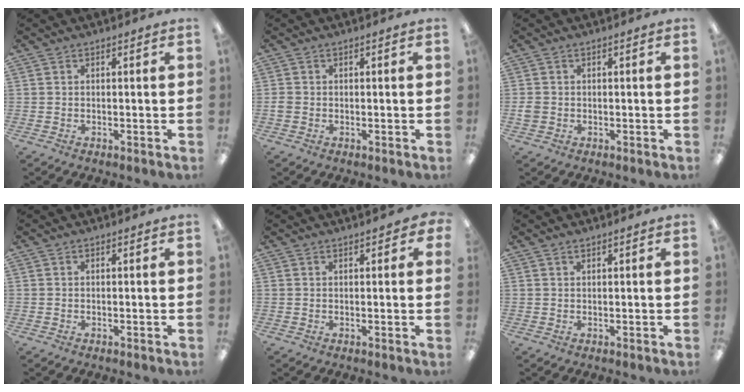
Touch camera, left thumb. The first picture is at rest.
{"total": 1.3, "force": [-0.4, 1.1, 0.6], "torque": [-0.010, 0.003, -0.007]}
{"total": 2.0, "force": [-0.3, 1.7, 1.0], "torque": [-0.016, 0.005, -0.005]}
{"total": 0.0}
{"total": 1.7, "force": [1.2, 0.4, 1.1], "torque": [-0.015, -0.001, 0.019]}
{"total": 0.8, "force": [0.6, 0.3, 0.4], "torque": [-0.008, 0.001, 0.012]}